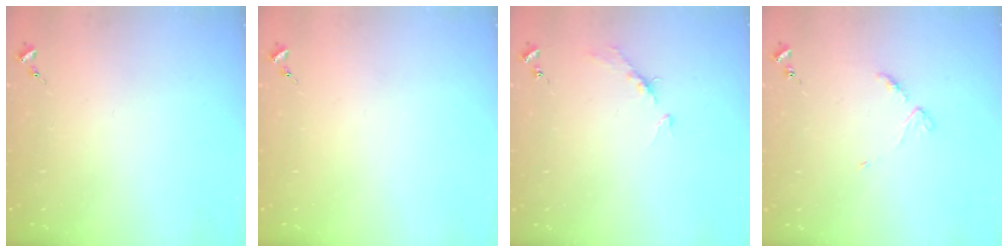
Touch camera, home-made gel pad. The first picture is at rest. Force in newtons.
{"total": 0.0}
{"total": 4.4, "press": 4.4, "slide": 0.6}
{"total": 4.4, "press": 4.3, "slide": 0.5}